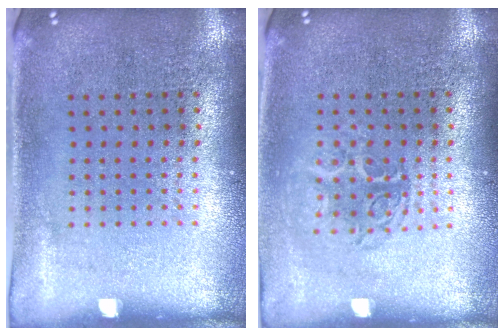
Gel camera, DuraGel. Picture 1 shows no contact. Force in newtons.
{"total": 1.3, "press": 1.1, "slide": 0.7}